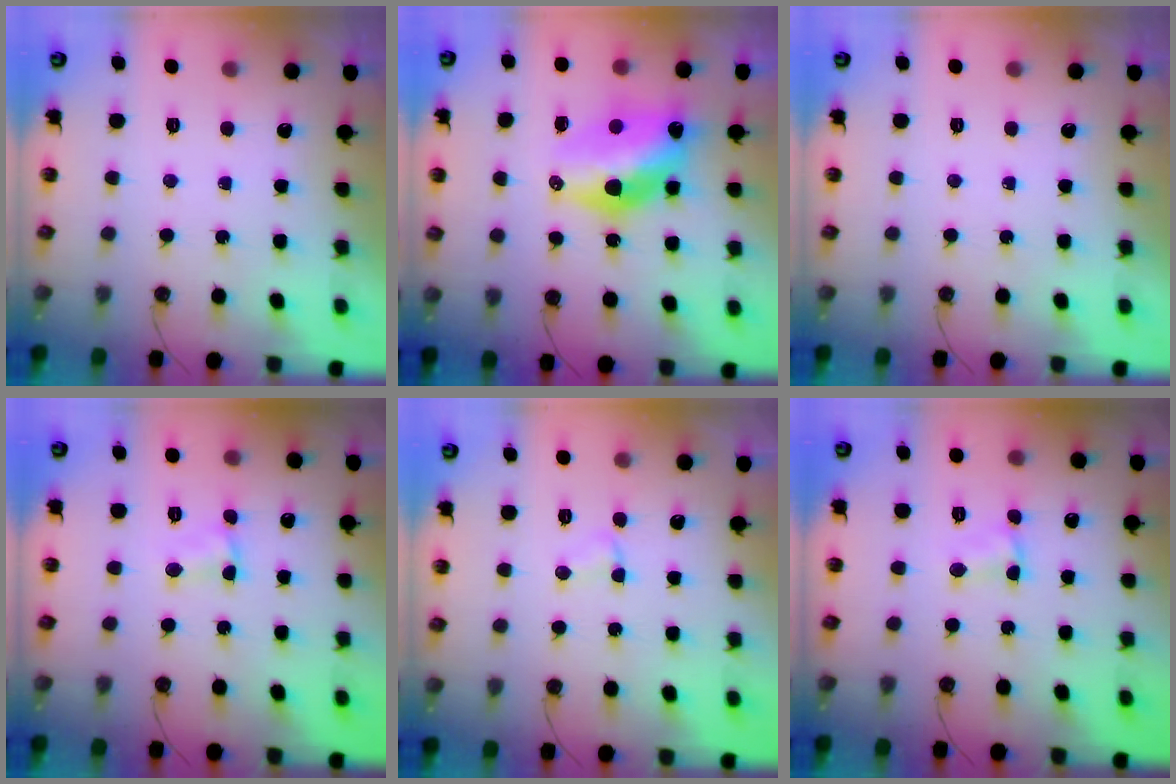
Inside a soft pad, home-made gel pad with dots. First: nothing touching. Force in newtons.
{"total": 13.2, "press": 13.1, "slide": 1.5}
{"total": 0.0}
{"total": 2.8, "press": 2.8, "slide": 0.4}
{"total": 2.7, "press": 2.6, "slide": 0.4}
{"total": 2.8, "press": 2.8, "slide": 0.4}